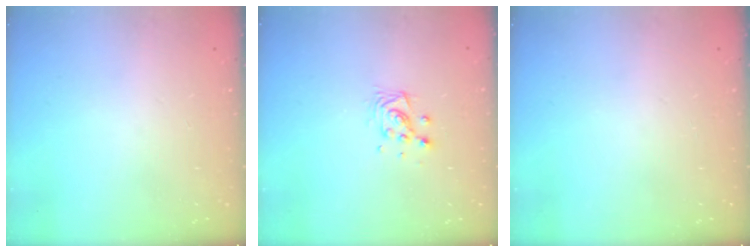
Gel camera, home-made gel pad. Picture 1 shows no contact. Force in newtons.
{"total": 6.3, "press": 6.3, "slide": 0.3}
{"total": 0.0}